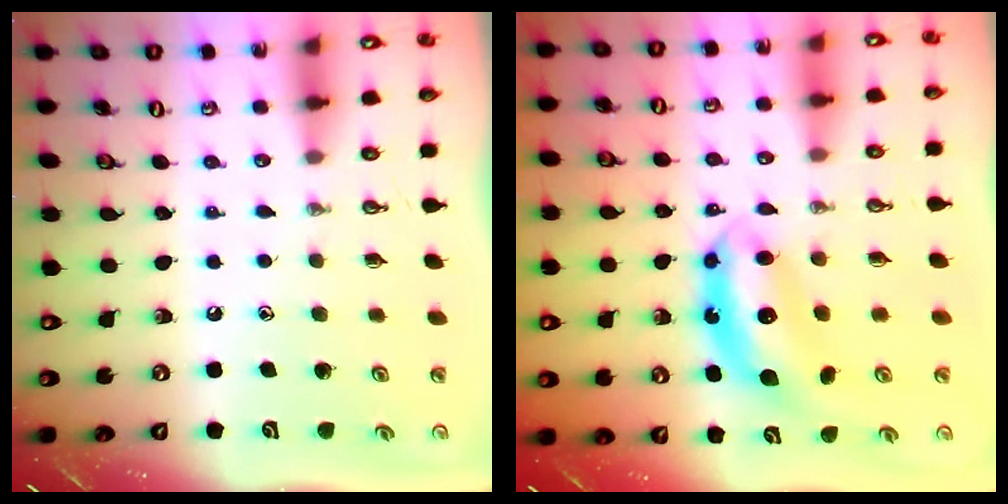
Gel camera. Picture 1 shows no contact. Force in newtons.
{"total": 7.7, "press": 7.7, "slide": 0.3}